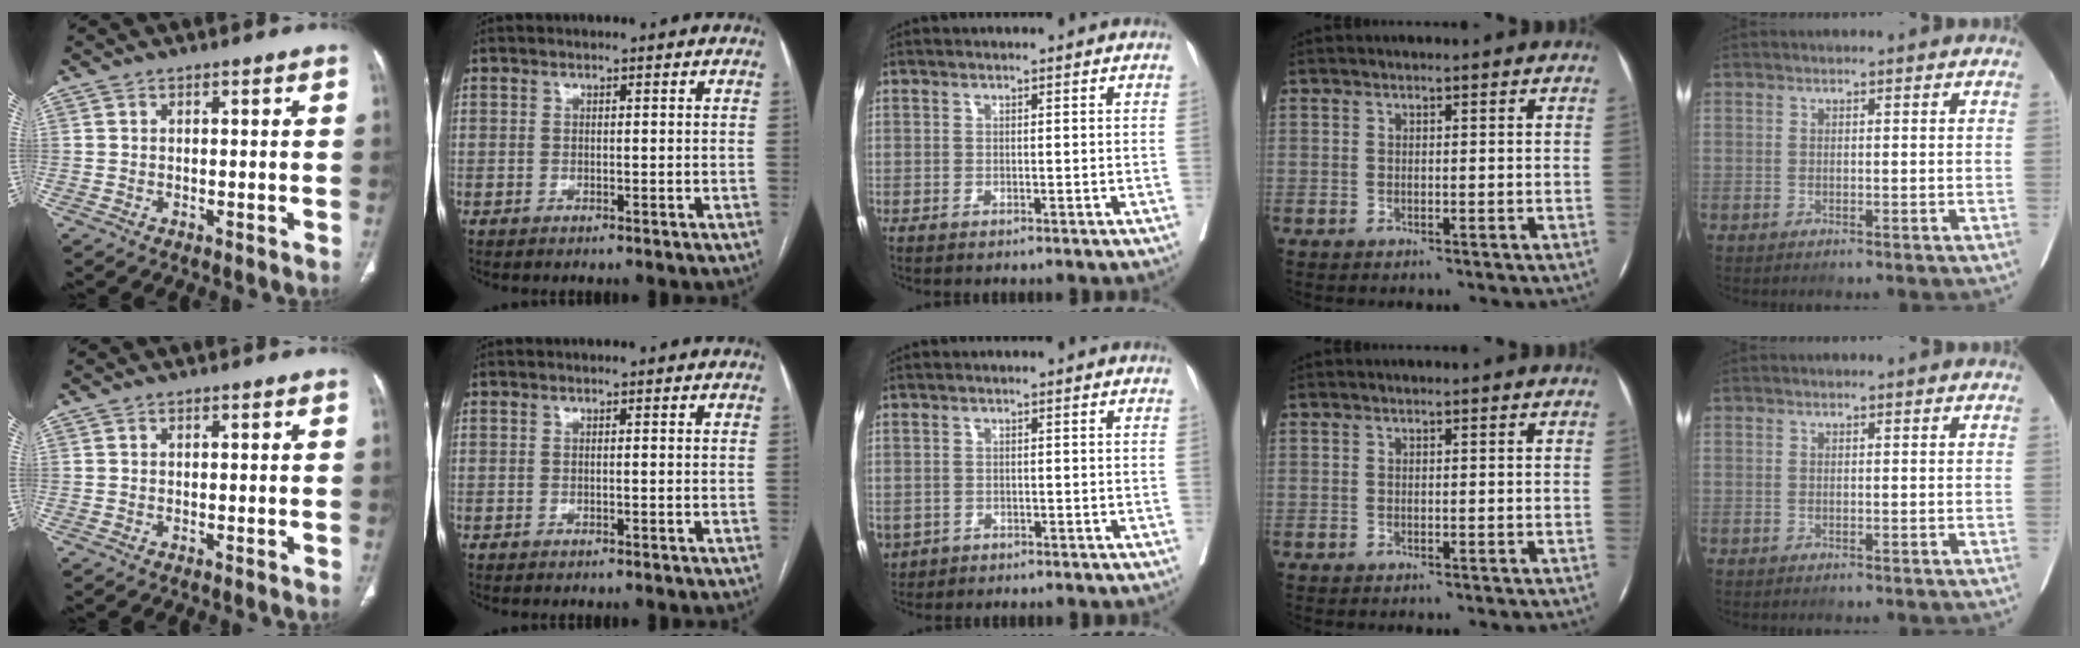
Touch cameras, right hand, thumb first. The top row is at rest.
{"middle": {"total": 3.8, "force": [-2.1, 3.1, 1.0], "torque": [-0.025, -0.001, -0.030]}}